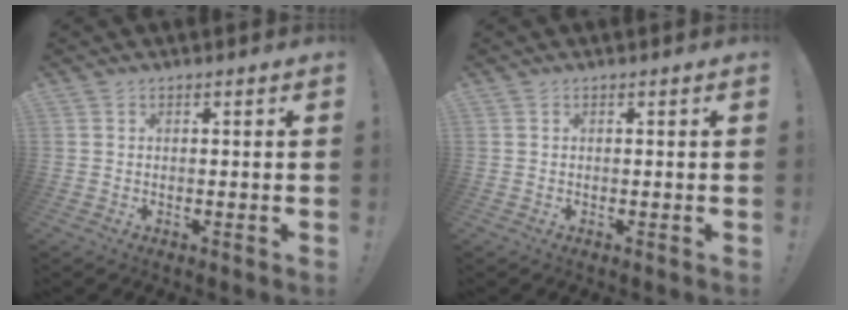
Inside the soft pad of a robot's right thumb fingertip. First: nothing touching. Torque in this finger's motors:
{"motor_torque": [0.00, 0.00, -0.01, -0.01, 0.00]}